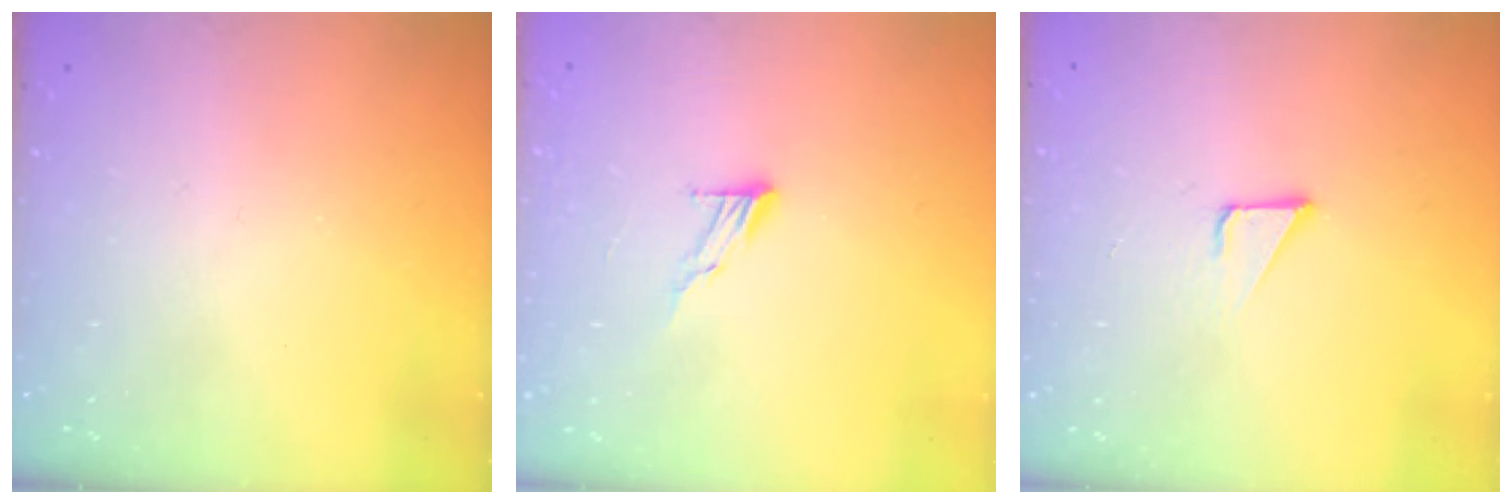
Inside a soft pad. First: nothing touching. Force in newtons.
{"total": 6.7, "press": 6.7, "slide": 0.3}
{"total": 2.4, "press": 2.4, "slide": 0.1}